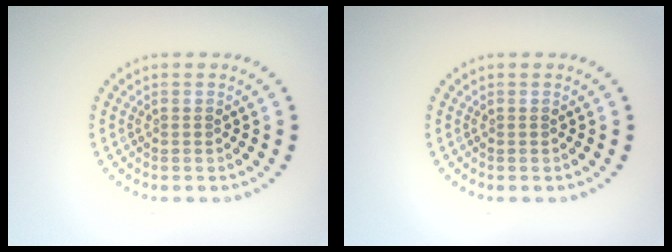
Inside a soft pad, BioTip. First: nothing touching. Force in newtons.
{"total": 0.0}